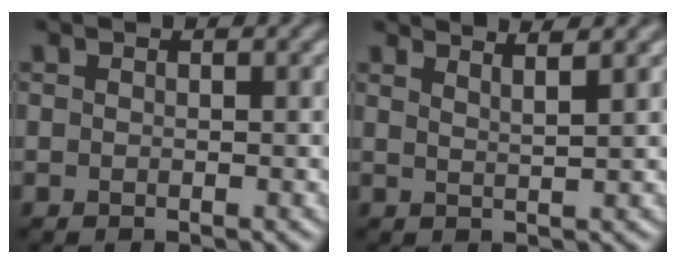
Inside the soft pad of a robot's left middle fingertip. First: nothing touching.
{"total": 3.3, "force": [2.6, 0.8, 1.9], "torque": [-0.001, 0.016, 0.013]}